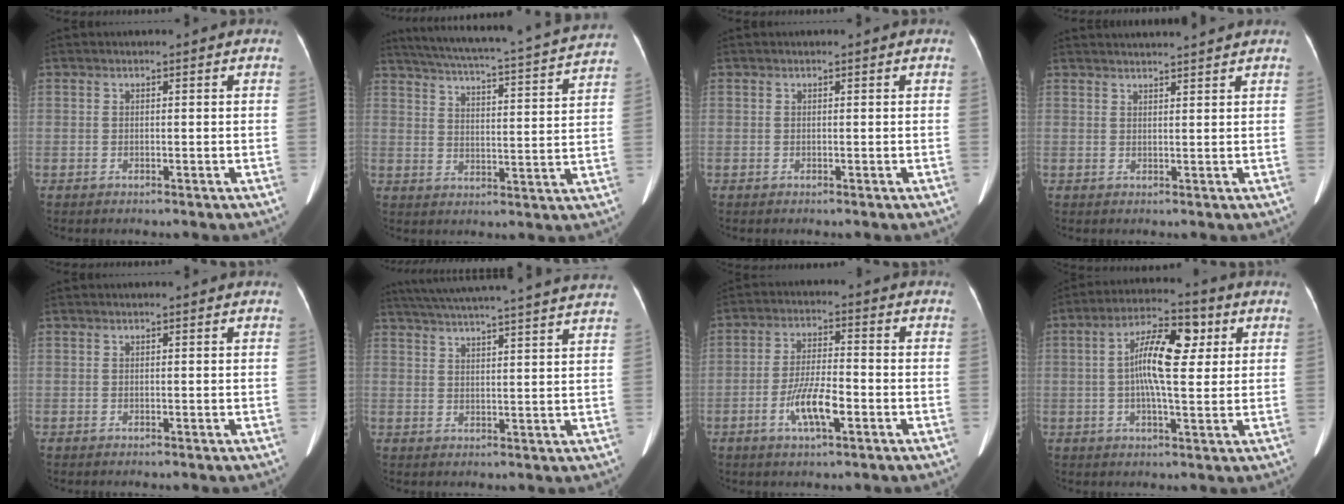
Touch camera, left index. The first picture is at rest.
{"total": 22.6, "force": [20.5, 0.5, 9.4], "torque": [-0.154, -0.036, 0.263]}
{"total": 0.0}
{"total": 7.6, "force": [7.3, -0.8, 2.2], "torque": [-0.024, 0.012, 0.089]}
{"total": 0.0}
{"total": 25.2, "force": [23.1, -0.4, 10.2], "torque": [-0.164, -0.022, 0.298]}
{"total": 7.2, "force": [-3.3, 1.3, 6.3], "torque": [-0.120, -0.010, -0.057]}
{"total": 10.1, "force": [1.5, 2.7, 9.6], "torque": [-0.171, 0.015, 0.024]}